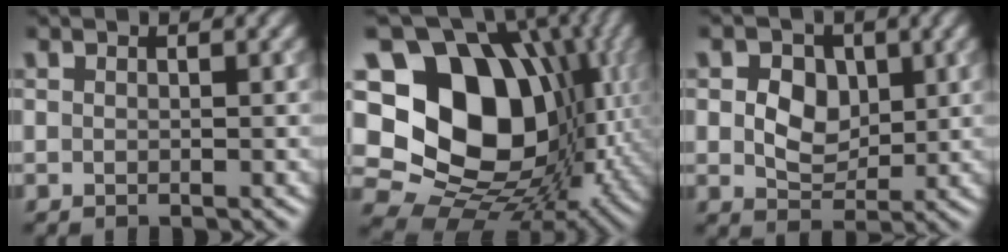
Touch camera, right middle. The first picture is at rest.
{"total": 18.8, "force": [2.7, 14.5, 11.7], "torque": [-0.196, 0.007, 0.062]}
{"total": 4.6, "force": [0.8, 3.5, 3.0], "torque": [-0.050, 0.002, 0.001]}